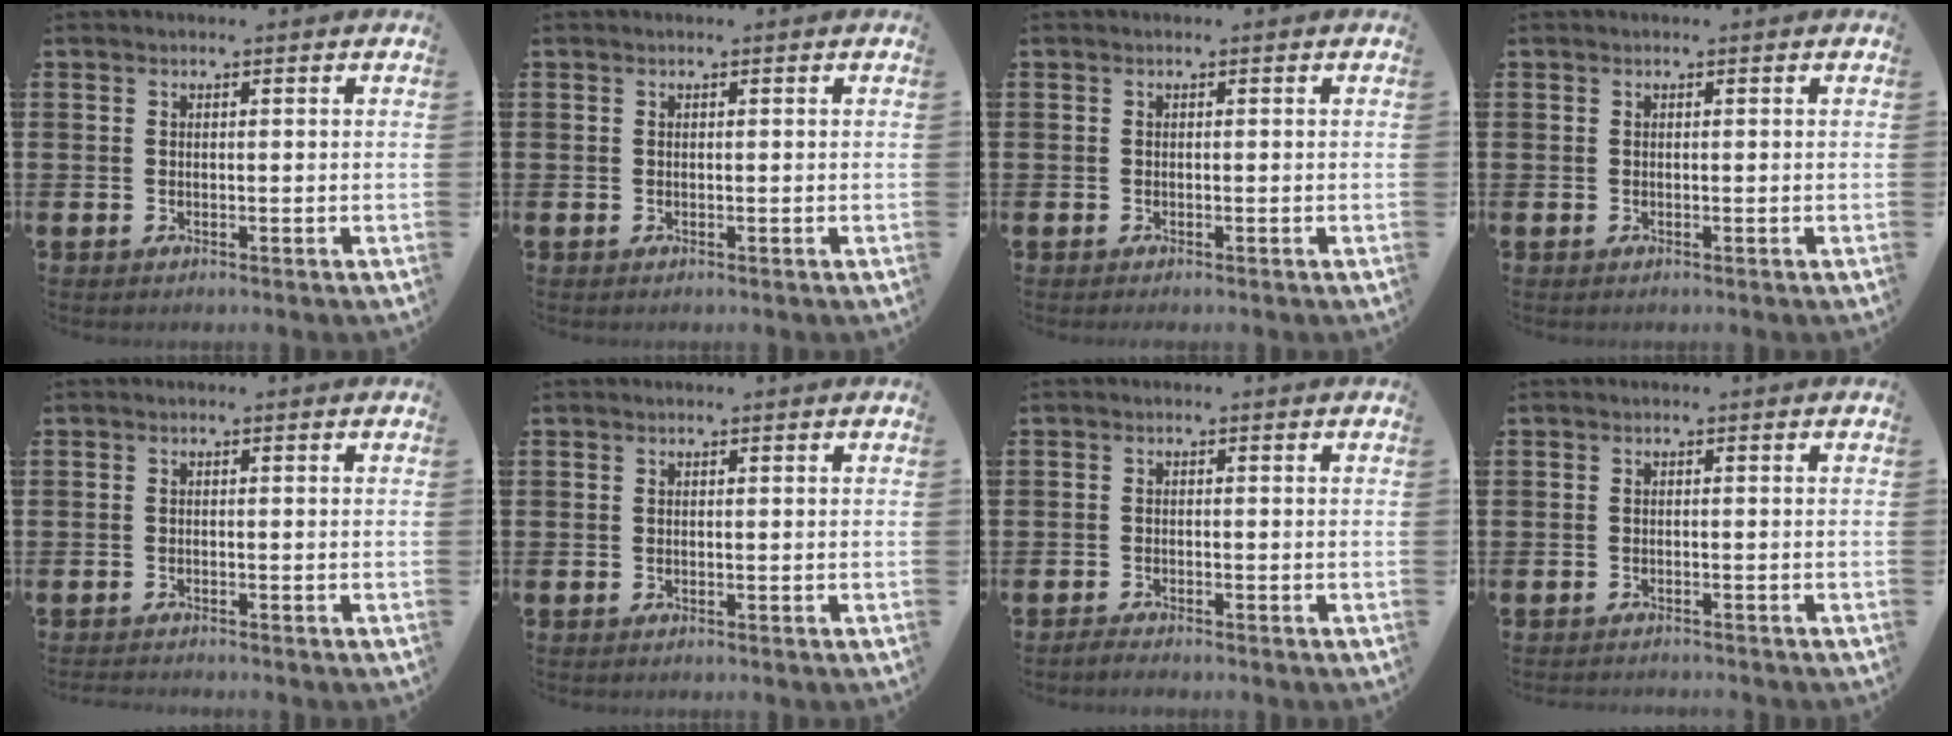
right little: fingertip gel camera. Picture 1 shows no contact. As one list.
[{"total": 0.0}, {"total": 0.0}, {"total": 0.0}, {"total": 0.7, "force": [-0.7, 0.0, 0.0], "torque": [-0.001, -0.003, -0.014]}, {"total": 0.0}, {"total": 1.0, "force": [-1.0, 0.0, 0.2], "torque": [-0.006, 0.000, -0.021]}, {"total": 0.8, "force": [-0.8, 0.0, -0.1], "torque": [0.000, 0.000, -0.017]}]